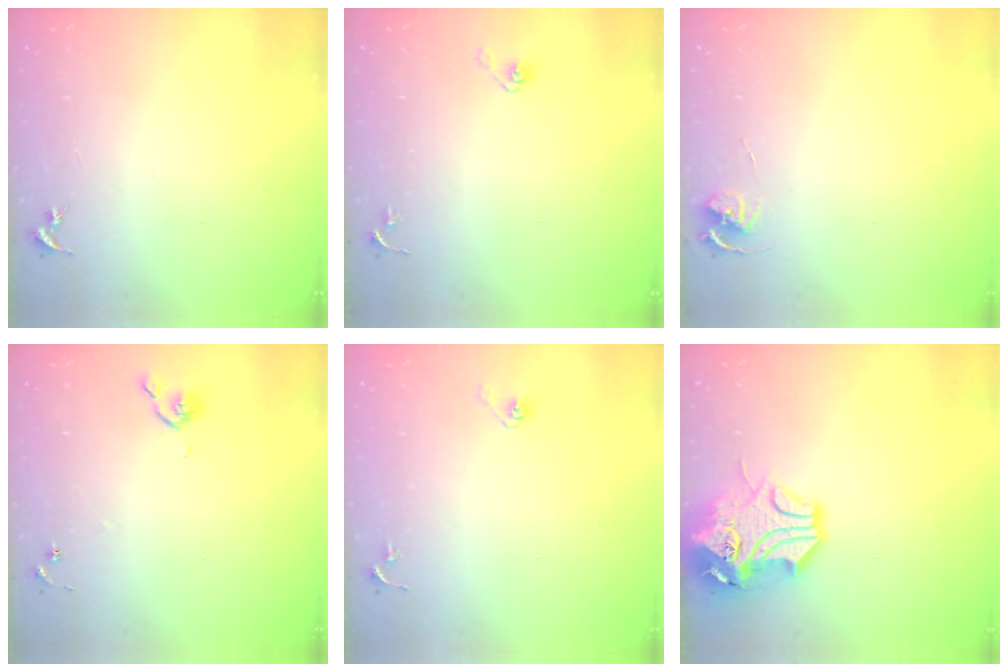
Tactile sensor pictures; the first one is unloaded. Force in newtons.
{"total": 4.0, "press": 3.4, "slide": 2.0}
{"total": 5.3, "press": 5.2, "slide": 0.6}
{"total": 4.4, "press": 4.3, "slide": 0.8}
{"total": 3.7, "press": 3.2, "slide": 1.9}
{"total": 14.5, "press": 14.3, "slide": 1.9}